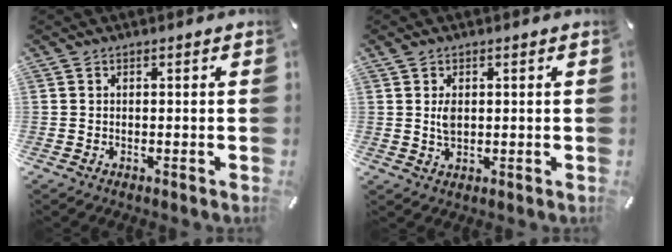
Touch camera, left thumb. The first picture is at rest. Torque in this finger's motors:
{"motor_torque": [0.75, 0.76, 0.51, -0.35, 0.00]}